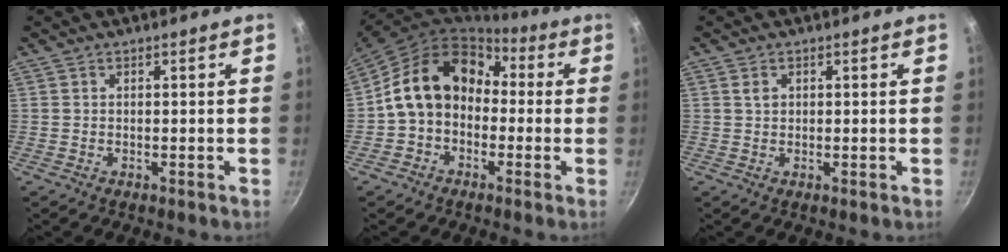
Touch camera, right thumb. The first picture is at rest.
{"total": 15.1, "force": [0.3, 11.8, 9.4], "torque": [-0.133, 0.058, -0.014]}
{"total": 1.5, "force": [0.5, 1.1, 1.0], "torque": [-0.014, 0.002, 0.008]}